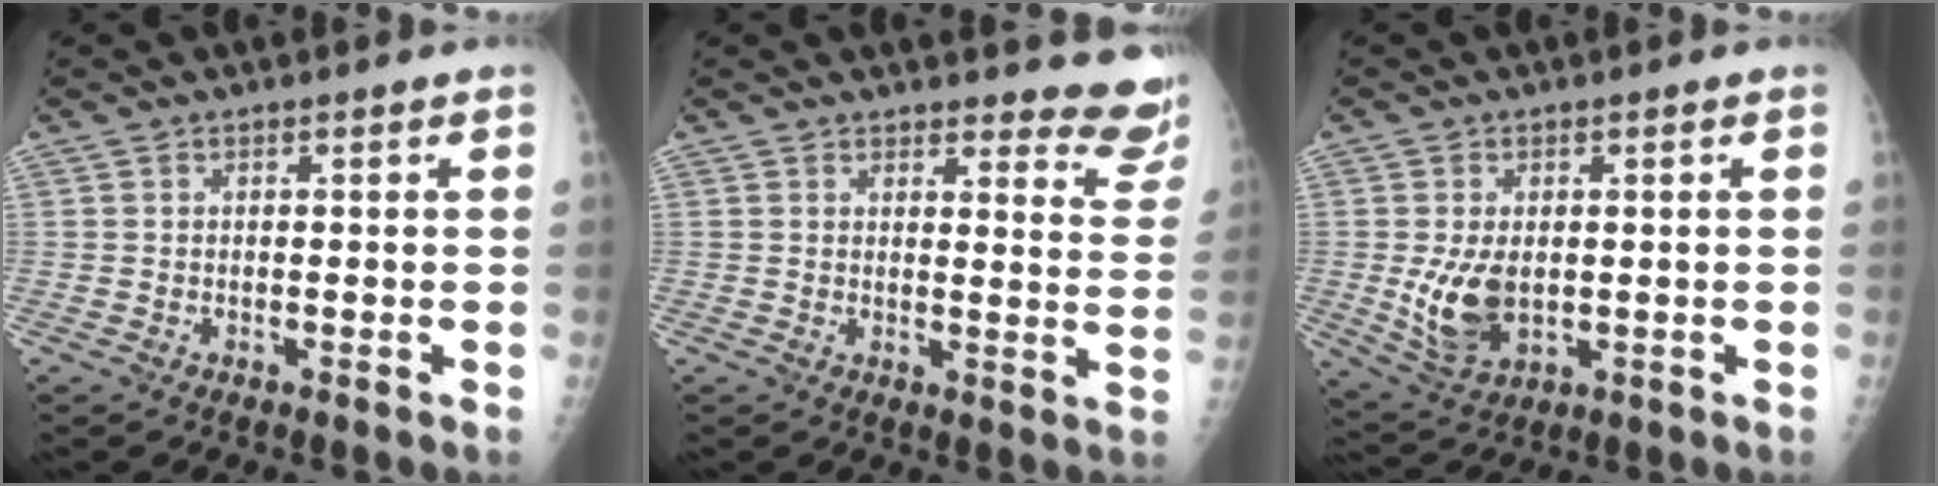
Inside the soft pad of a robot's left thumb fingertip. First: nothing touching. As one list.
[{"total": 9.8, "force": [9.4, 2.0, 1.4], "torque": [0.026, -0.088, 0.080]}, {"total": 8.1, "force": [-0.5, 5.1, 6.3], "torque": [-0.112, -0.012, 0.005]}]